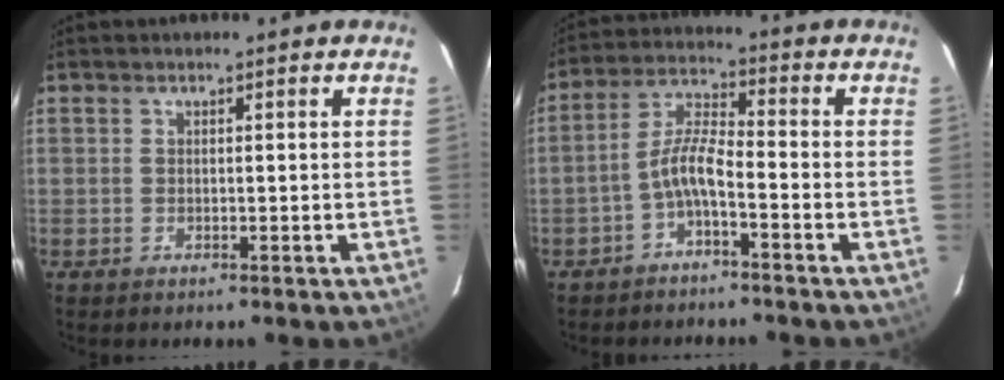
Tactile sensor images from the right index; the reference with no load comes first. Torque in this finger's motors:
{"motor_torque": [0.78, -0.54, 0.55, 0.14]}